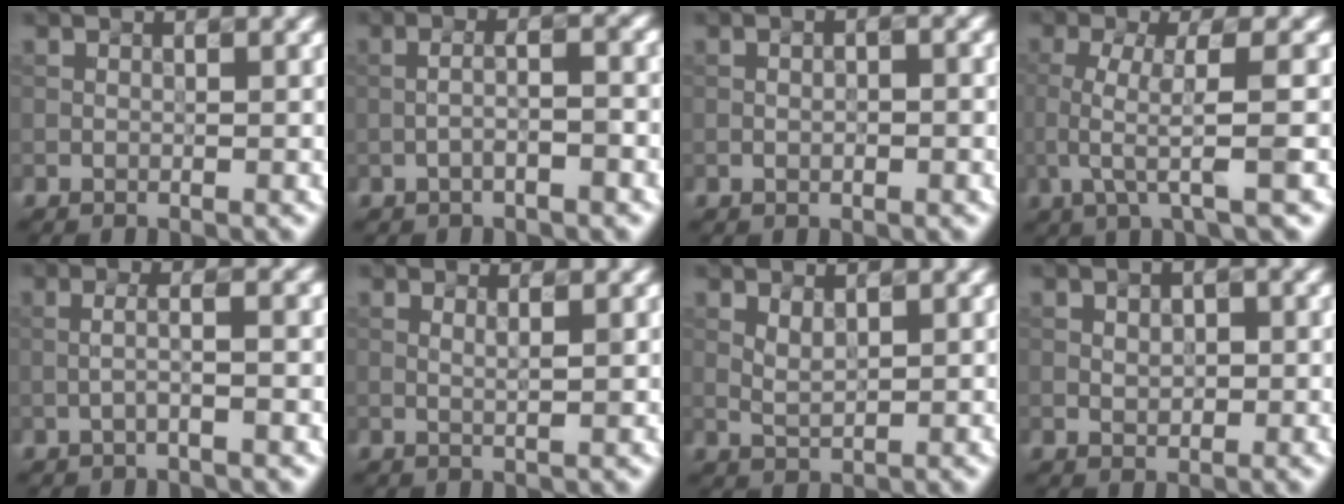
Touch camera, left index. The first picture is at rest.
{"total": 2.8, "force": [-1.1, 0.4, 2.5], "torque": [-0.043, 0.017, -0.019]}
{"total": 1.6, "force": [-0.1, 0.5, 1.5], "torque": [-0.007, -0.002, -0.003]}
{"total": 4.7, "force": [-1.1, 0.8, 4.5], "torque": [-0.086, 0.007, -0.017]}
{"total": 2.1, "force": [-0.5, 0.3, 2.1], "torque": [-0.036, 0.013, -0.008]}
{"total": 0.9, "force": [0.4, 0.1, 0.8], "torque": [-0.015, 0.005, 0.008]}
{"total": 0.8, "force": [0.7, 0.2, 0.4], "torque": [-0.022, 0.000, 0.025]}
{"total": 1.1, "force": [0.1, 0.8, 0.8], "torque": [-0.019, 0.004, 0.010]}